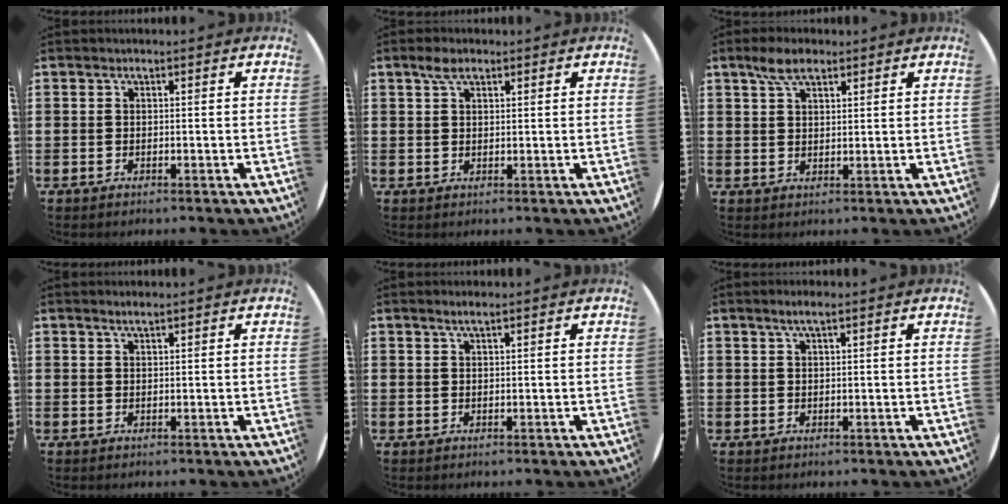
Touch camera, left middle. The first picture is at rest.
{"total": 2.6, "force": [1.7, 1.2, 1.5], "torque": [-0.024, 0.004, 0.029]}
{"total": 4.4, "force": [3.1, 1.8, 2.5], "torque": [-0.047, 0.005, 0.054]}
{"total": 1.0, "force": [0.9, 0.0, 0.4], "torque": [-0.009, 0.001, 0.016]}
{"total": 1.1, "force": [0.9, 0.0, 0.7], "torque": [-0.013, 0.003, 0.016]}
{"total": 1.6, "force": [1.1, 0.1, 1.2], "torque": [-0.023, 0.004, 0.018]}